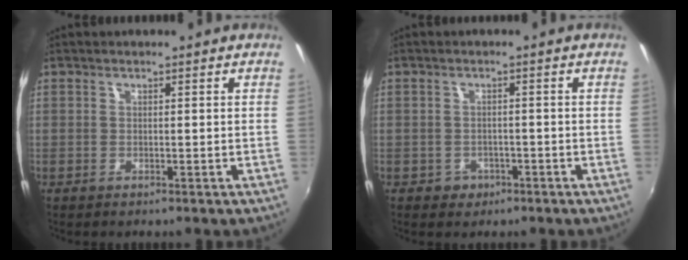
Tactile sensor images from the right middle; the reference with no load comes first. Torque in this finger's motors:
{"motor_torque": [0.59, -0.47, -0.03, 0.00]}